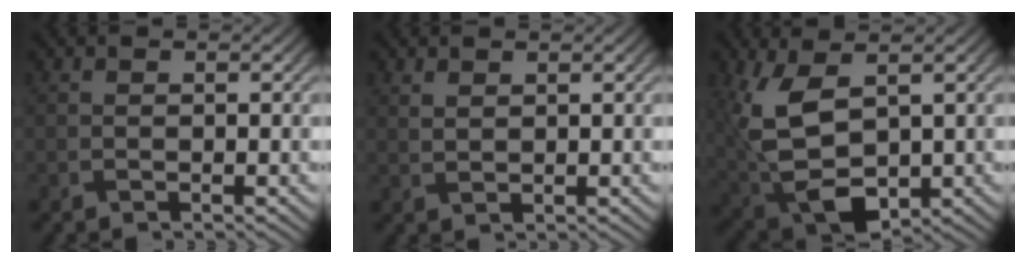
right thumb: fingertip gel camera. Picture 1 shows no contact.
{"total": 1.4, "force": [1.1, 0.6, 0.7], "torque": [-0.023, -0.003, 0.027]}
{"total": 11.3, "force": [1.7, 6.4, 9.2], "torque": [-0.240, -0.015, 0.045]}